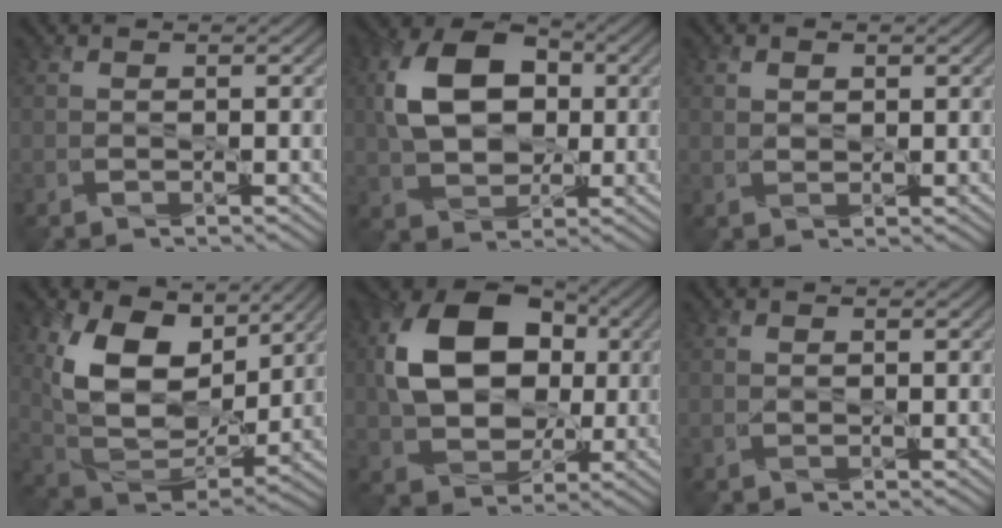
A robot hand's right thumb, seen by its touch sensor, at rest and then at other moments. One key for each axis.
{"total": 10.6, "fx": 1.4, "fy": 7.5, "fz": 7.4, "tx": -0.156, "ty": 0.014, "tz": 0.017}
{"total": 1.6, "fx": 0.7, "fy": 1.1, "fz": 0.9, "tx": -0.020, "ty": -0.002, "tz": 0.016}
{"total": 13.2, "fx": 5.2, "fy": 8.4, "fz": 8.7, "tx": -0.186, "ty": -0.011, "tz": 0.096}
{"total": 13.3, "fx": 1.7, "fy": 9.6, "fz": 9.0, "tx": -0.184, "ty": 0.010, "tz": 0.031}
{"total": 0.6, "fx": 0.2, "fy": 0.4, "fz": 0.3, "tx": -0.007, "ty": -0.001, "tz": 0.003}